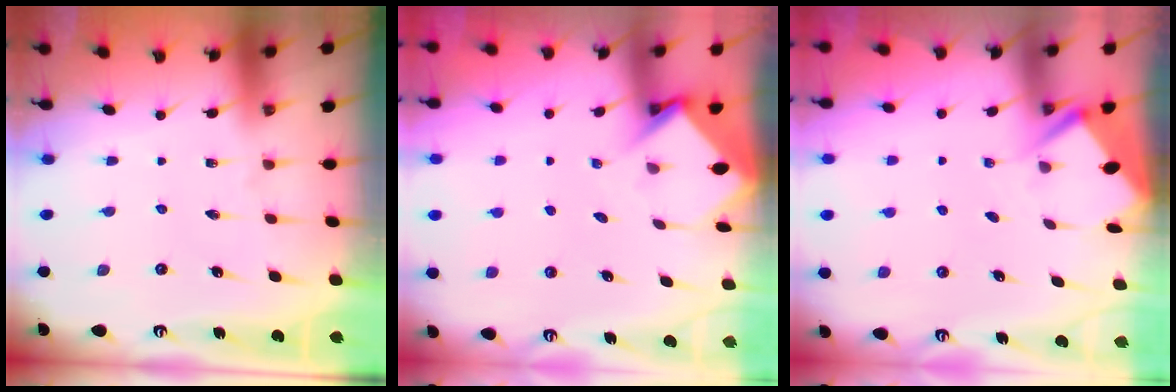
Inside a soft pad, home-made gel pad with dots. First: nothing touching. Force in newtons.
{"total": 3.8, "press": 3.8, "slide": 0.3}
{"total": 2.8, "press": 2.8, "slide": 0.3}